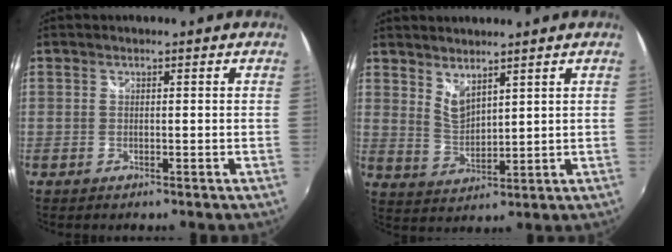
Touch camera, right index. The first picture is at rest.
{"total": 4.7, "force": [4.0, 1.3, 2.3], "torque": [-0.039, -0.008, 0.076]}